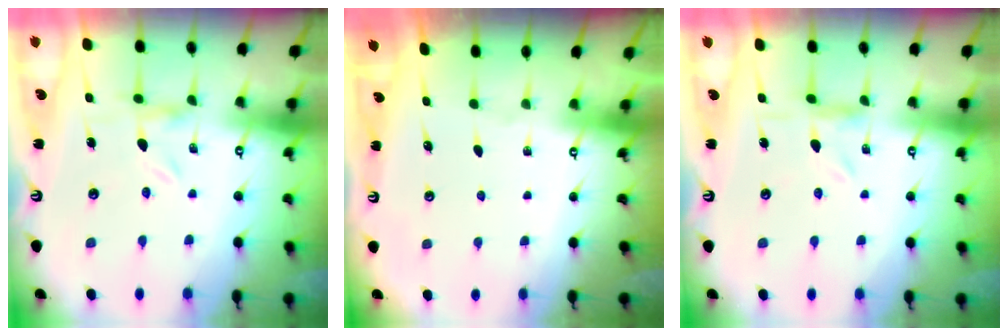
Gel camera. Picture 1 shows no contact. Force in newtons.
{"total": 0.0}
{"total": 1.6, "press": 1.6, "slide": 0.2}